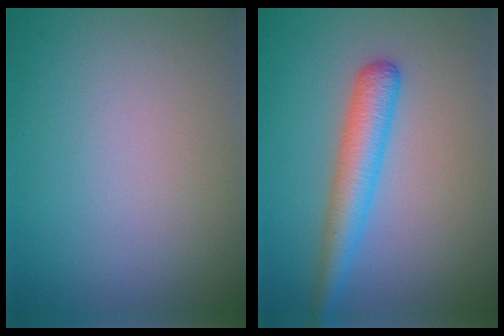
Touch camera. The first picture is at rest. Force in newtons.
{"total": 3.9, "press": 3.9, "slide": 0.1}